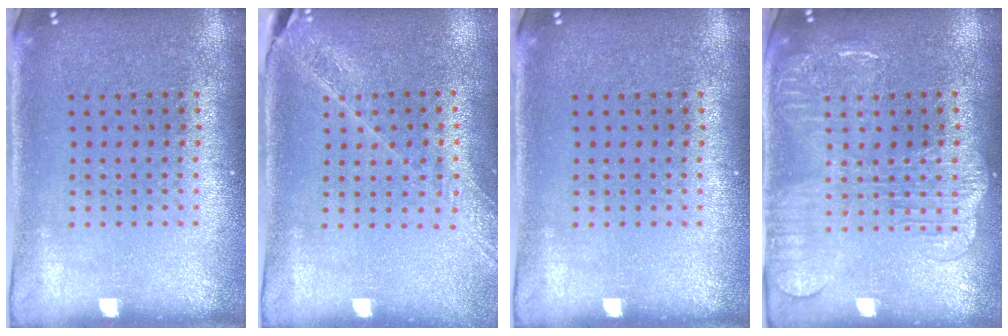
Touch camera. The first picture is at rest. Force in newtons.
{"total": 1.6, "press": 1.6, "slide": 0.0}
{"total": 0.0}
{"total": 2.0, "press": 2.0, "slide": 0.4}